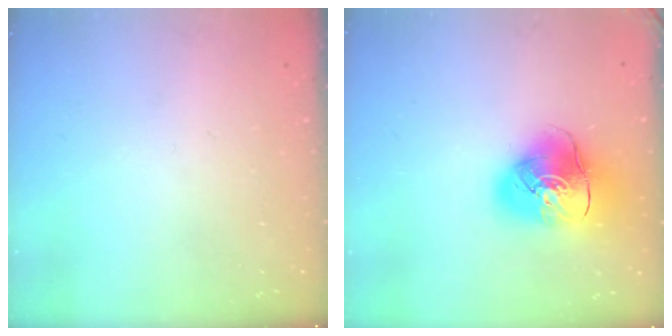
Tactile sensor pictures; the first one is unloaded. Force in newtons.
{"total": 15.6, "press": 15.5, "slide": 2.4}